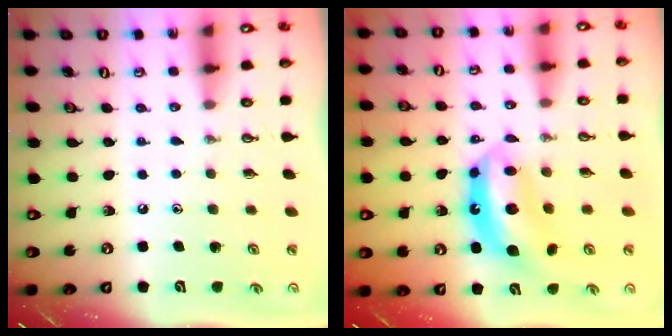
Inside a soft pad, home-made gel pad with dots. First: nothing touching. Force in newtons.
{"total": 11.5, "press": 11.4, "slide": 1.4}